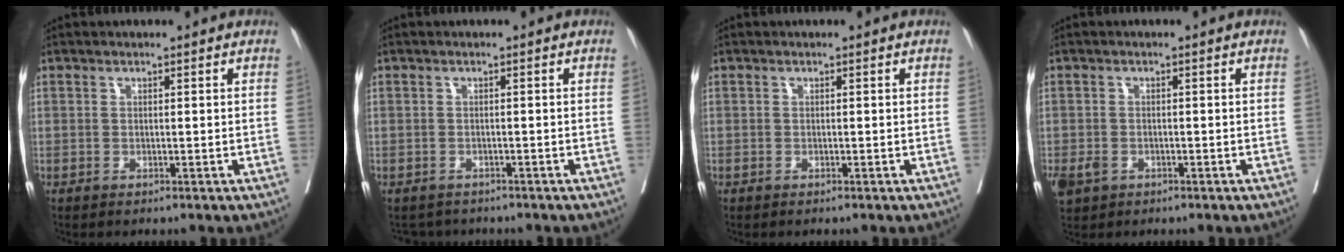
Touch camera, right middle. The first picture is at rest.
{"total": 2.7, "force": [-2.5, 1.0, -0.5], "torque": [0.005, -0.003, -0.040]}
{"total": 0.0}
{"total": 3.8, "force": [-2.0, 2.7, 1.7], "torque": [-0.032, -0.003, -0.030]}